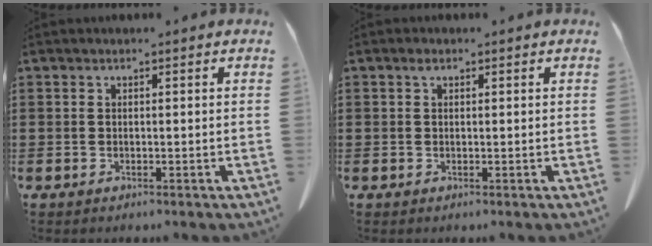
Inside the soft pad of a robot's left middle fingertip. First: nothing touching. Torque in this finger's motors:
{"motor_torque": [-0.03, 0.57, -0.16, -0.14]}